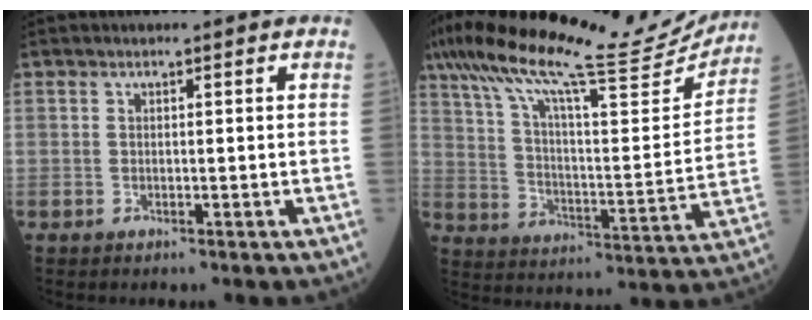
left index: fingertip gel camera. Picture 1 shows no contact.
{"total": 25.2, "force": [21.8, 2.8, 12.3], "torque": [-0.223, -0.005, 0.316]}